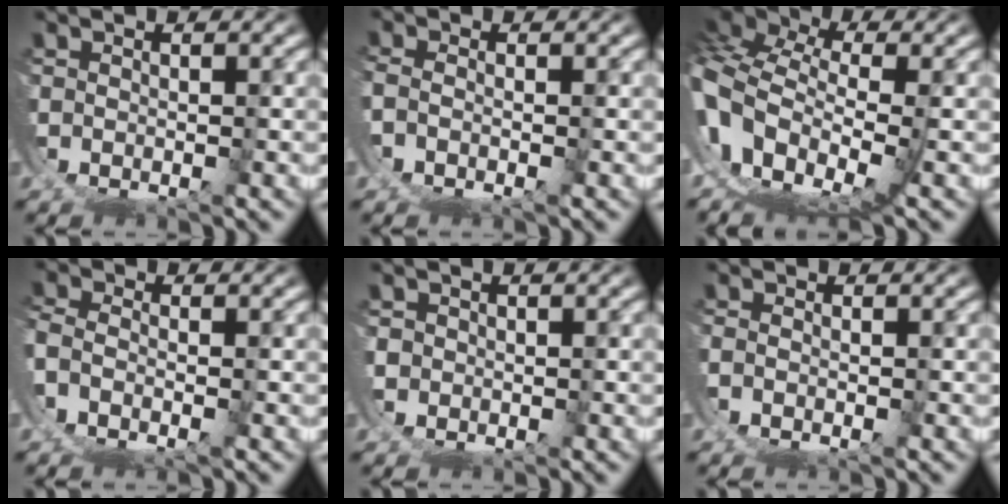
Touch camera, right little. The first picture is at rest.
{"total": 2.1, "force": [-0.9, 1.4, 1.3], "torque": [-0.033, -0.013, -0.011]}
{"total": 7.0, "force": [1.1, 4.5, 5.3], "torque": [-0.131, -0.020, 0.020]}
{"total": 2.8, "force": [-1.5, 1.7, 1.6], "torque": [-0.054, -0.021, -0.016]}
{"total": 1.0, "force": [0.4, 0.5, -0.8], "torque": [-0.002, -0.015, 0.013]}
{"total": 1.4, "force": [-0.9, 0.7, 0.7], "torque": [-0.015, -0.010, -0.012]}